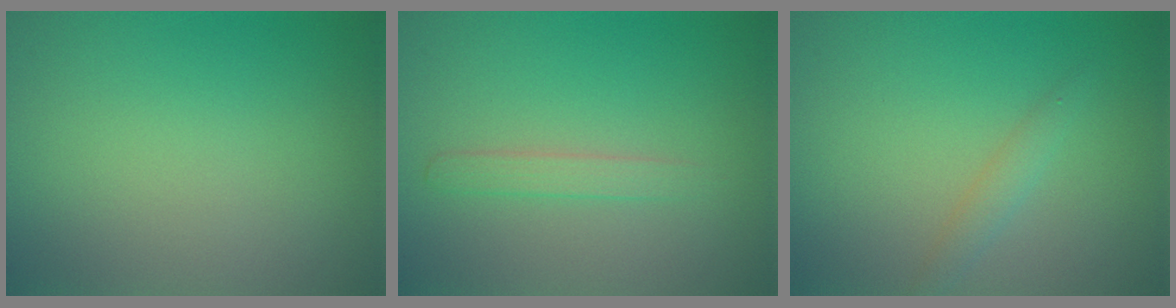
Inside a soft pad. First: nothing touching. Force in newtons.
{"total": 1.4, "press": 1.4, "slide": 0.0}
{"total": 1.4, "press": 1.4, "slide": 0.0}